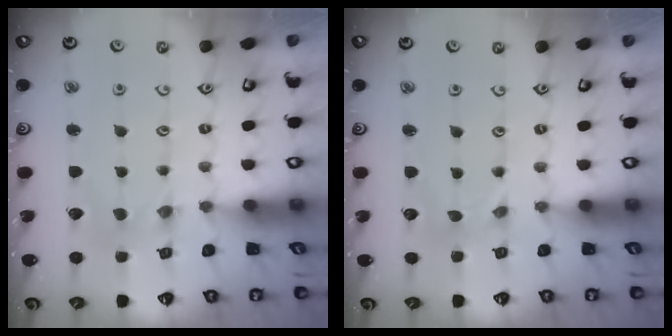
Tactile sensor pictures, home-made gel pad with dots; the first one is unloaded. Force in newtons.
{"total": 0.0}